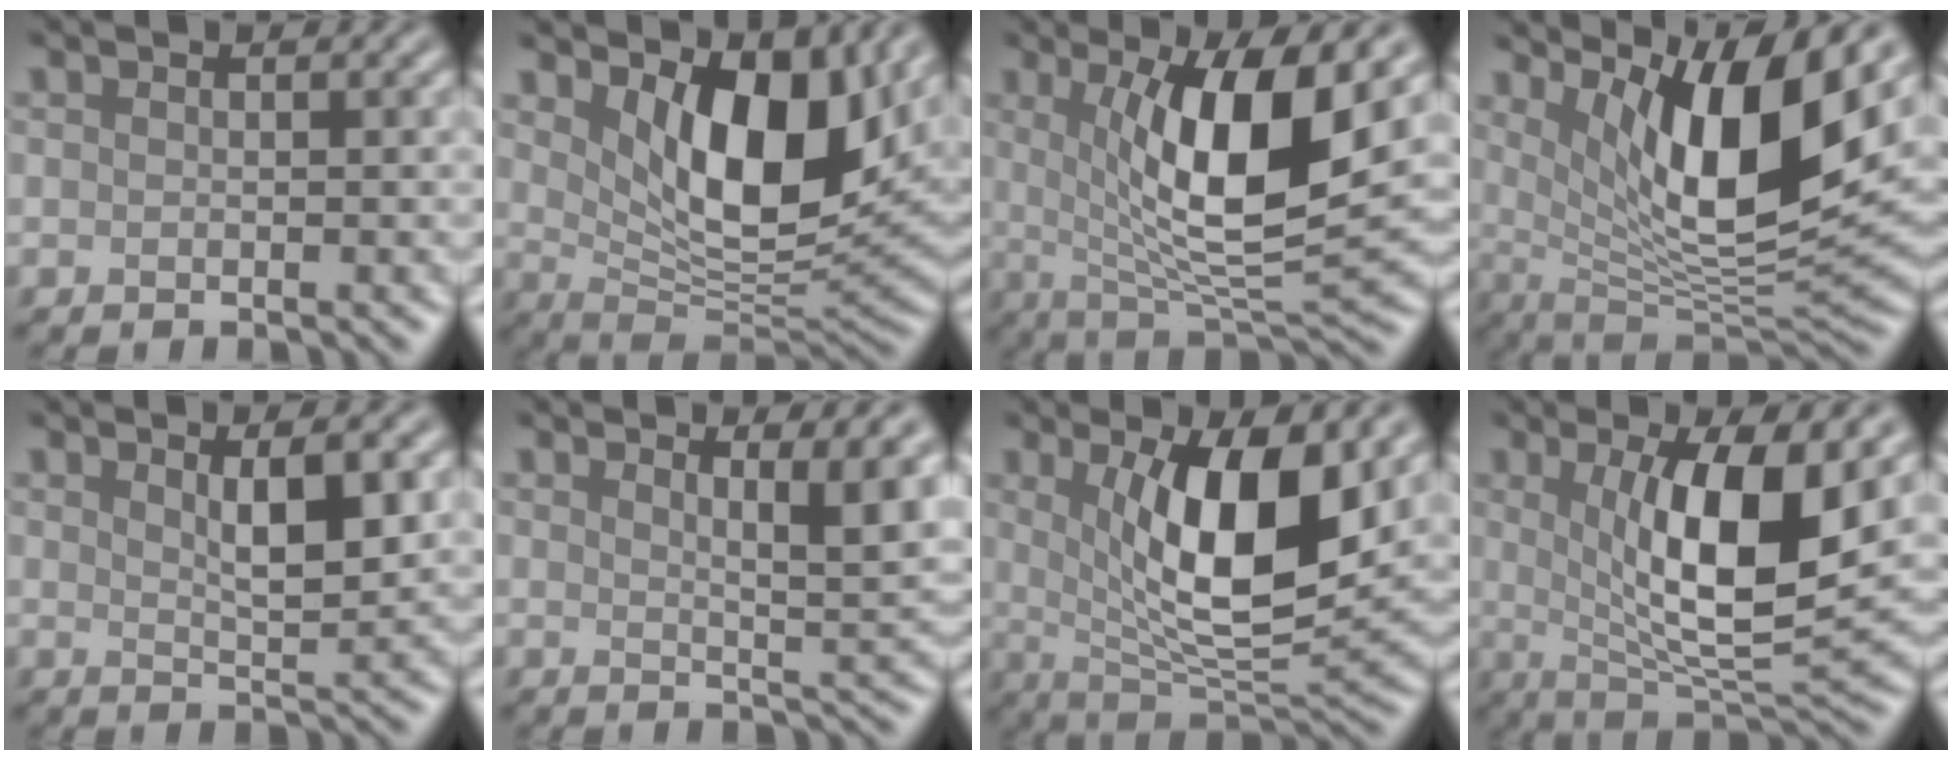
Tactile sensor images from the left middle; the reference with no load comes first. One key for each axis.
{"total": 9.3, "fx": 3.4, "fy": 4.3, "fz": 7.5, "tx": -0.123, "ty": -0.020, "tz": 0.055}
{"total": 10.5, "fx": 2.2, "fy": 2.8, "fz": 9.9, "tx": -0.155, "ty": -0.014, "tz": 0.045}
{"total": 11.0, "fx": 4.6, "fy": 2.9, "fz": 9.5, "tx": -0.150, "ty": -0.016, "tz": 0.088}
{"total": 3.7, "fx": 1.5, "fy": 1.0, "fz": 3.3, "tx": -0.050, "ty": -0.003, "tz": 0.027}
{"total": 4.8, "fx": 2.4, "fy": 1.1, "fz": 4.0, "tx": -0.044, "ty": -0.006, "tz": 0.035}
{"total": 9.7, "fx": 2.2, "fy": 3.1, "fz": 9.0, "tx": -0.146, "ty": -0.018, "tz": 0.045}
{"total": 10.2, "fx": 1.9, "fy": 2.9, "fz": 9.6, "tx": -0.148, "ty": -0.013, "tz": 0.039}